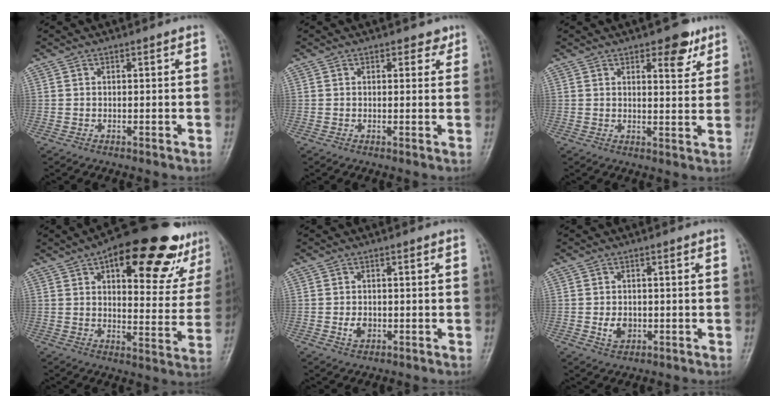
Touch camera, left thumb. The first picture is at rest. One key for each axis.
{"total": 2.1, "fx": 1.3, "fy": 1.4, "fz": 0.9, "tx": 0.007, "ty": -0.004, "tz": 0.012}
{"total": 6.4, "fx": 3.8, "fy": 2.8, "fz": 4.3, "tx": -0.033, "ty": -0.019, "tz": 0.046}
{"total": 25.0, "fx": 14.5, "fy": 10.0, "fz": 17.7, "tx": -0.194, "ty": -0.028, "tz": 0.195}
{"total": 2.6, "fx": -0.6, "fy": 2.0, "fz": 1.7, "tx": -0.023, "ty": 0.000, "tz": -0.009}
{"total": 3.6, "fx": -0.6, "fy": 2.7, "fz": 2.3, "tx": -0.030, "ty": 0.000, "tz": -0.006}